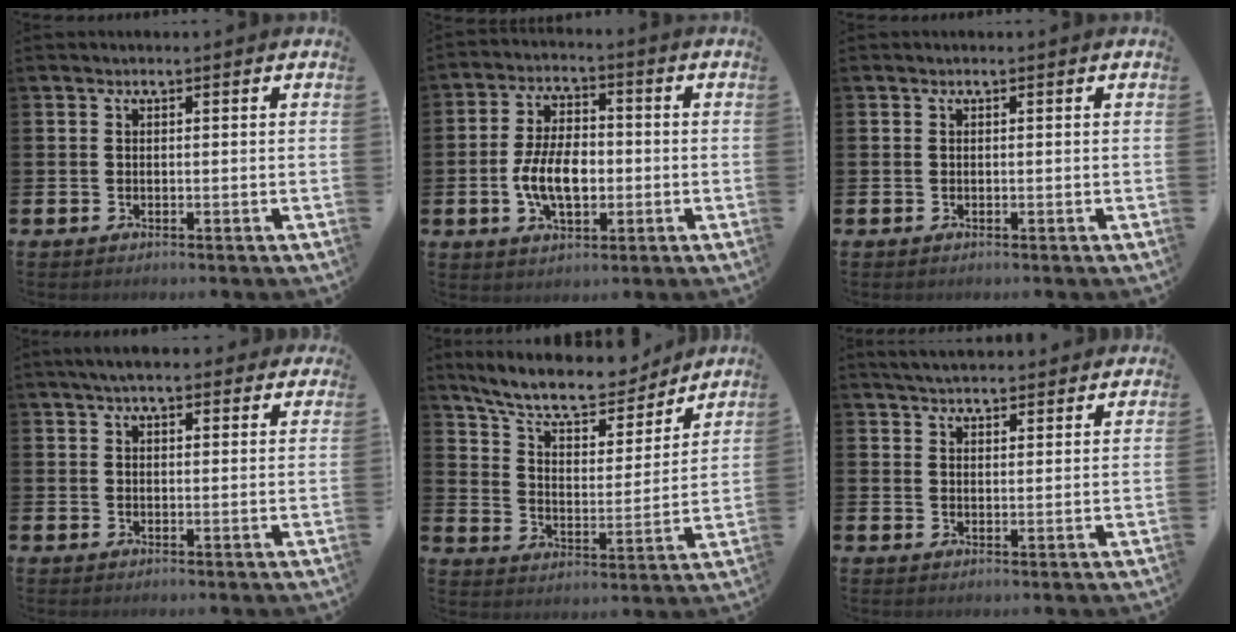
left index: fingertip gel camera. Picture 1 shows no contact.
{"total": 7.4, "force": [-1.2, 4.2, 6.0], "torque": [-0.109, 0.005, -0.027]}
{"total": 0.0}
{"total": 4.0, "force": [3.5, 1.1, 1.6], "torque": [-0.035, -0.005, 0.063]}
{"total": 10.5, "force": [9.4, 2.7, 3.7], "torque": [-0.098, -0.061, 0.164]}
{"total": 4.1, "force": [4.1, 0.5, 0.5], "torque": [-0.016, -0.019, 0.074]}